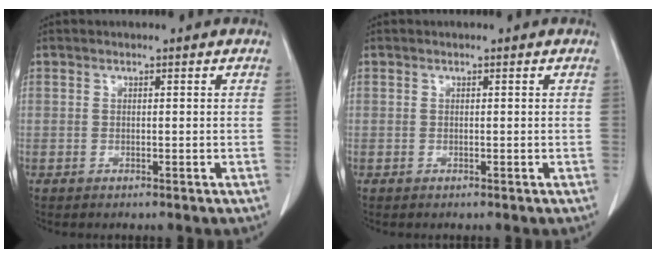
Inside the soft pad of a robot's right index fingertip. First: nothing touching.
{"total": 0.0}